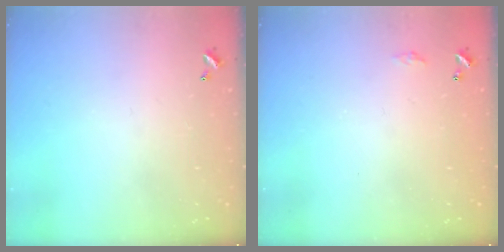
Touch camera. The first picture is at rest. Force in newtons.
{"total": 2.8, "press": 2.8, "slide": 0.4}